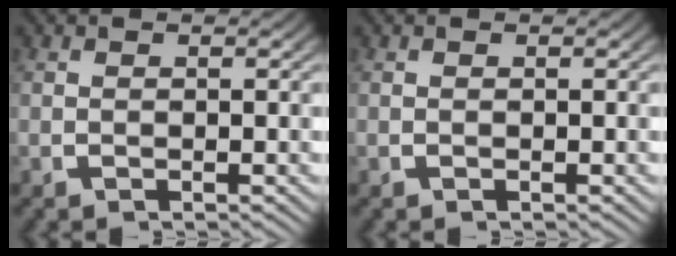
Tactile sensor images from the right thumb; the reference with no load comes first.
{"total": 0.0}